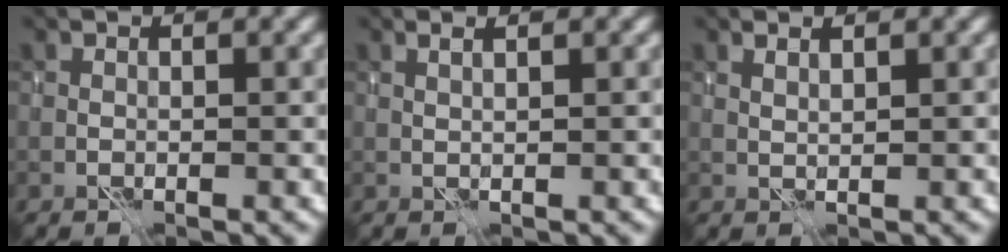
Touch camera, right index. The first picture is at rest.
{"total": 0.9, "force": [0.7, -0.4, 0.4], "torque": [-0.014, 0.005, 0.014]}
{"total": 1.0, "force": [0.9, -0.2, 0.3], "torque": [-0.014, 0.001, 0.020]}